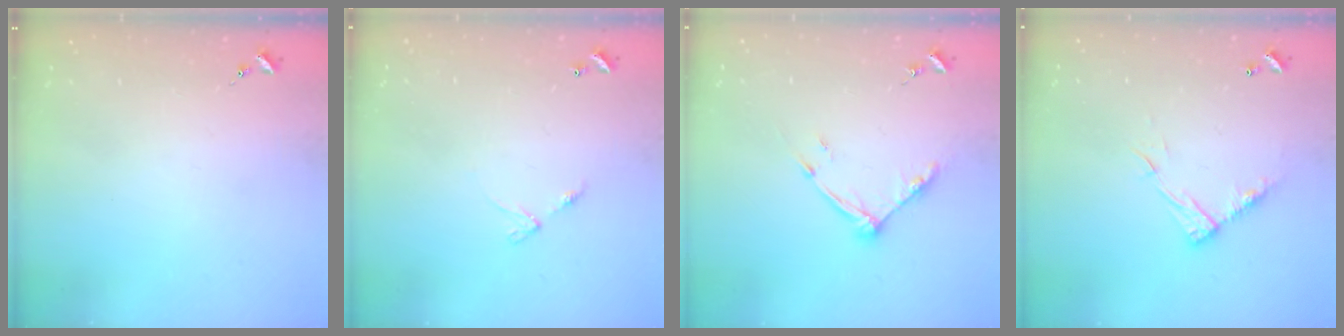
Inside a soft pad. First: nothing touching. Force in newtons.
{"total": 4.7, "press": 4.7, "slide": 0.4}
{"total": 9.0, "press": 9.0, "slide": 0.7}
{"total": 10.6, "press": 10.6, "slide": 0.4}